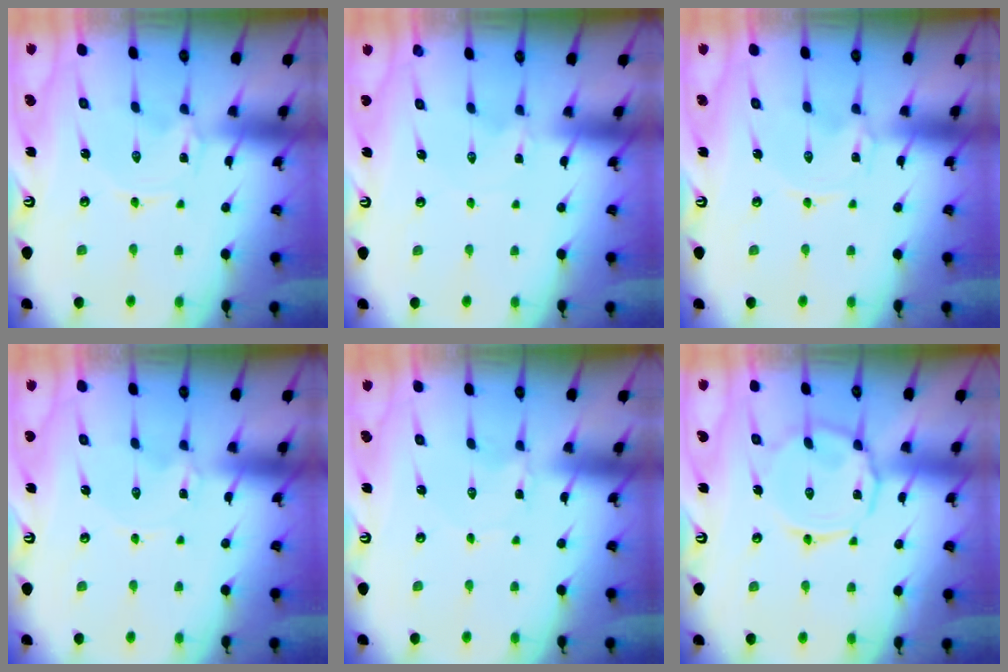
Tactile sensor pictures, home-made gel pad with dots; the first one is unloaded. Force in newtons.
{"total": 0.0}
{"total": 0.0}
{"total": 1.1, "press": 1.1, "slide": 0.2}
{"total": 0.0}
{"total": 8.9, "press": 8.8, "slide": 0.9}